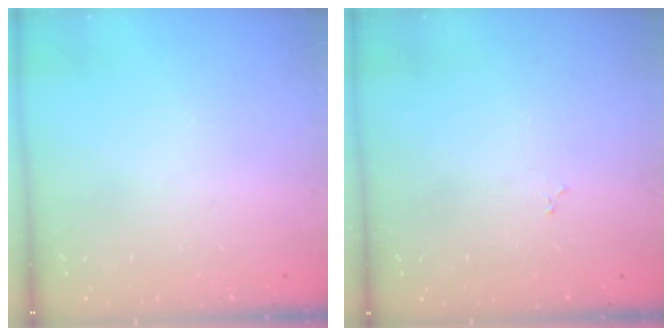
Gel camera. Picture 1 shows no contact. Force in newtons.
{"total": 1.9, "press": 1.9, "slide": 0.3}